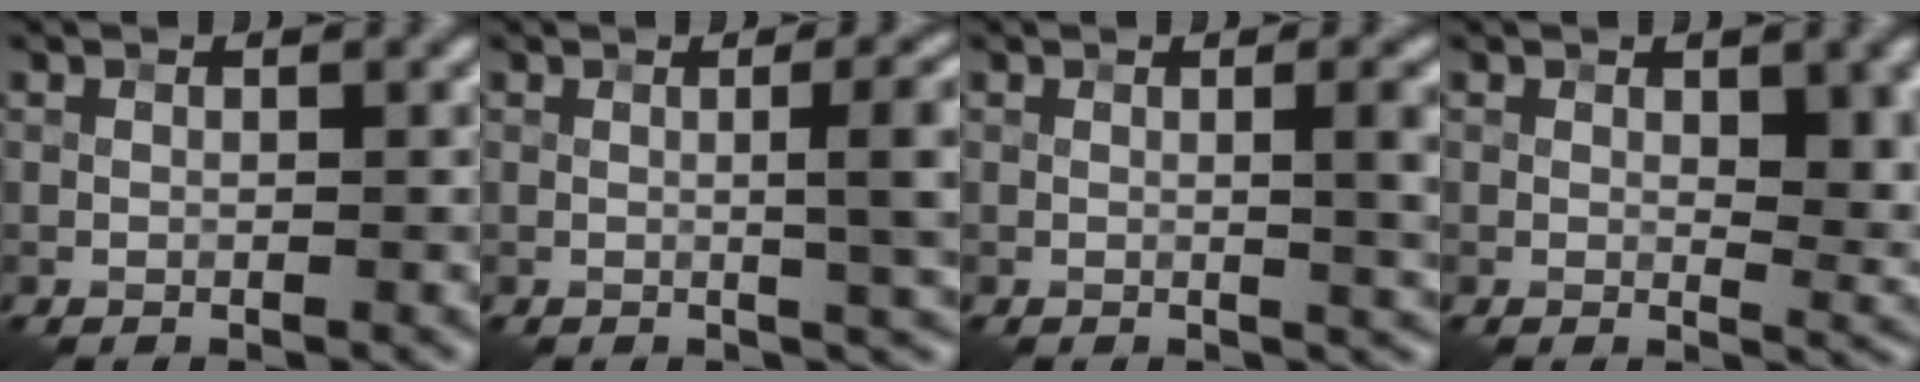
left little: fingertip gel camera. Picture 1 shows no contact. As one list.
[{"total": 6.2, "force": [0.3, 1.7, 5.9], "torque": [-0.064, 0.013, 0.002]}, {"total": 4.5, "force": [0.3, 1.2, 4.3], "torque": [-0.049, 0.011, 0.001]}, {"total": 4.5, "force": [1.0, 1.8, 4.1], "torque": [-0.050, -0.004, 0.017]}]